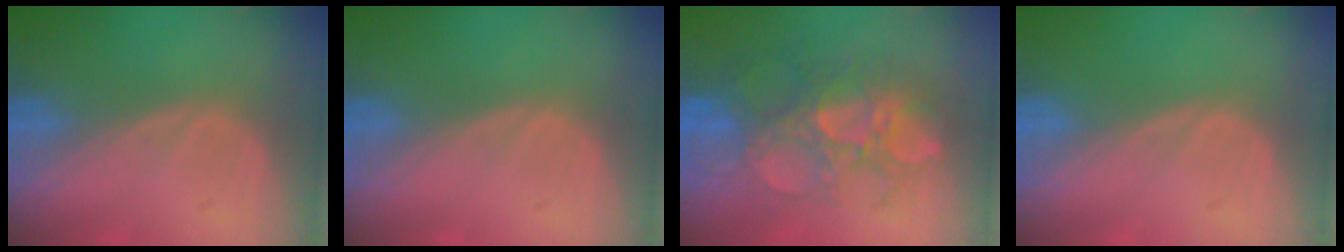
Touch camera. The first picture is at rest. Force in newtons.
{"total": 0.0}
{"total": 10.1, "press": 9.2, "slide": 4.0}
{"total": 0.0}